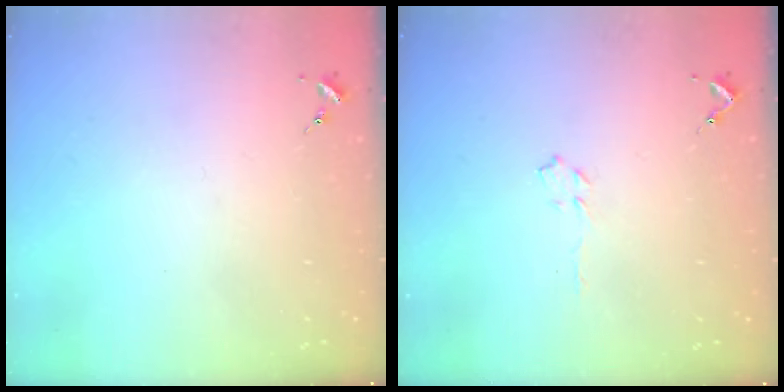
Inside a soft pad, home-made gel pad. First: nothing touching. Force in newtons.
{"total": 3.9, "press": 3.9, "slide": 0.4}